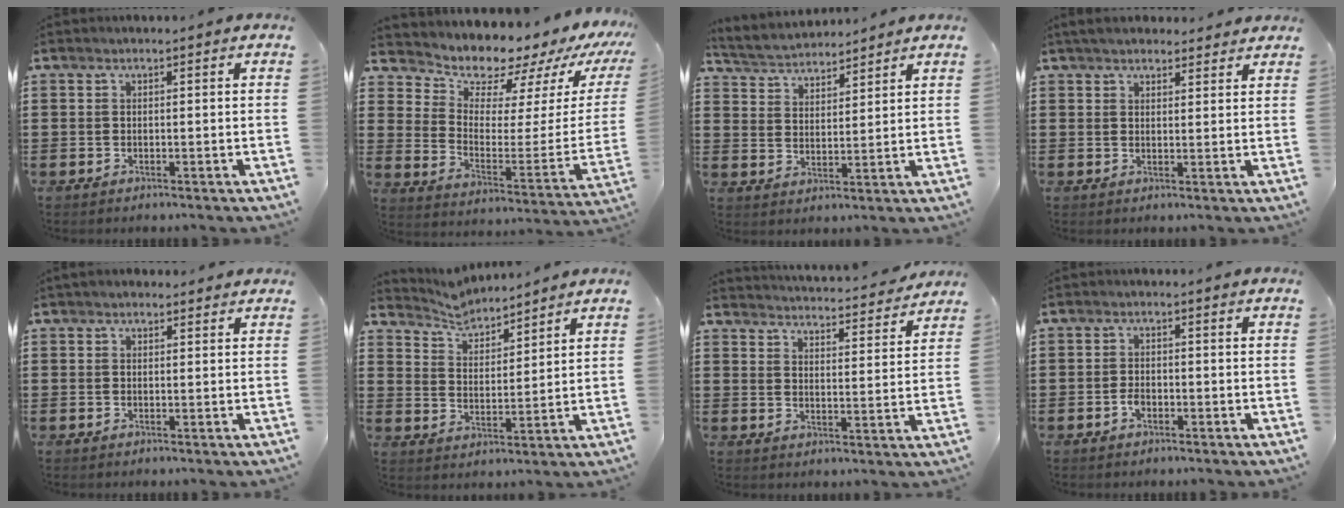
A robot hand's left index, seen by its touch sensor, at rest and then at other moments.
{"total": 8.6, "force": [8.0, 2.6, 1.4], "torque": [-0.053, -0.080, 0.135]}
{"total": 3.8, "force": [3.8, 0.6, 0.0], "torque": [-0.018, -0.016, 0.067]}
{"total": 3.4, "force": [3.3, 0.8, 0.7], "torque": [-0.022, -0.002, 0.062]}
{"total": 1.2, "force": [1.0, 0.6, 0.3], "torque": [-0.008, 0.006, 0.019]}
{"total": 4.4, "force": [4.3, 0.5, 0.2], "torque": [-0.025, -0.021, 0.077]}
{"total": 4.0, "force": [3.9, -0.6, 0.1], "torque": [-0.013, -0.035, 0.064]}
{"total": 1.9, "force": [-0.8, 1.1, 1.3], "torque": [-0.034, -0.002, -0.016]}